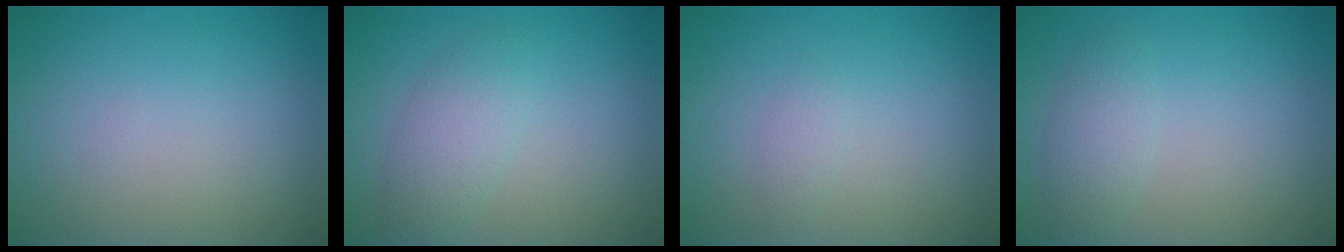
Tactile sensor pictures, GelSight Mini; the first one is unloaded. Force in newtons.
{"total": 2.7, "press": 2.7, "slide": 0.0}
{"total": 0.9, "press": 0.9, "slide": 0.0}
{"total": 2.0, "press": 2.0, "slide": 0.1}